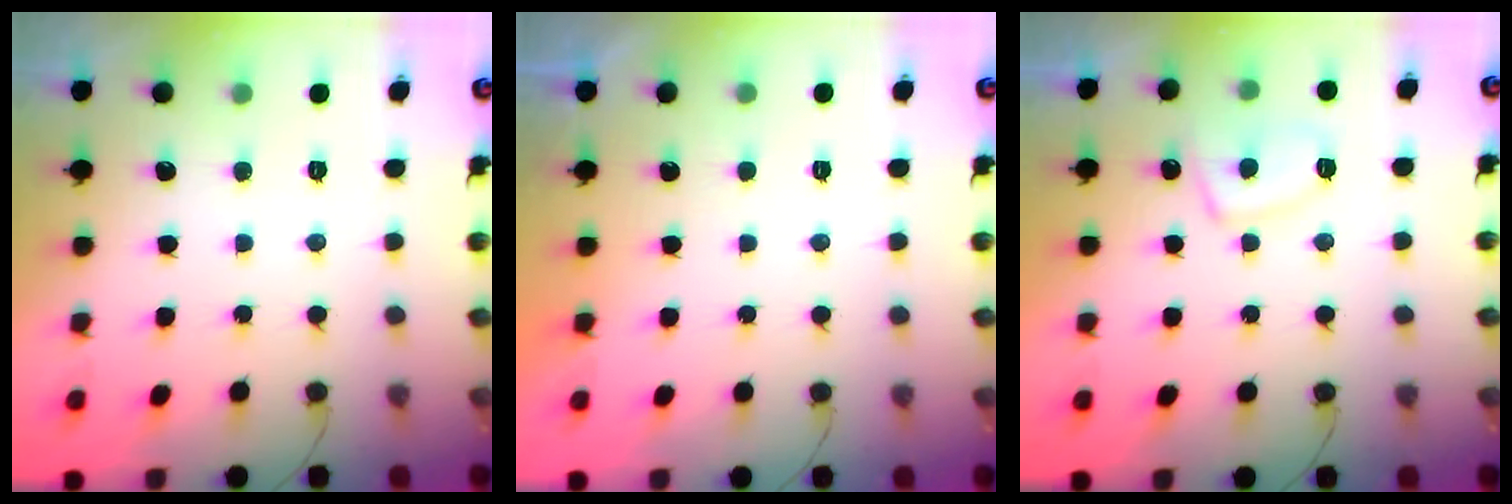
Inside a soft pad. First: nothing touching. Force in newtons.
{"total": 2.0, "press": 2.0, "slide": 0.6}
{"total": 7.3, "press": 7.2, "slide": 1.2}